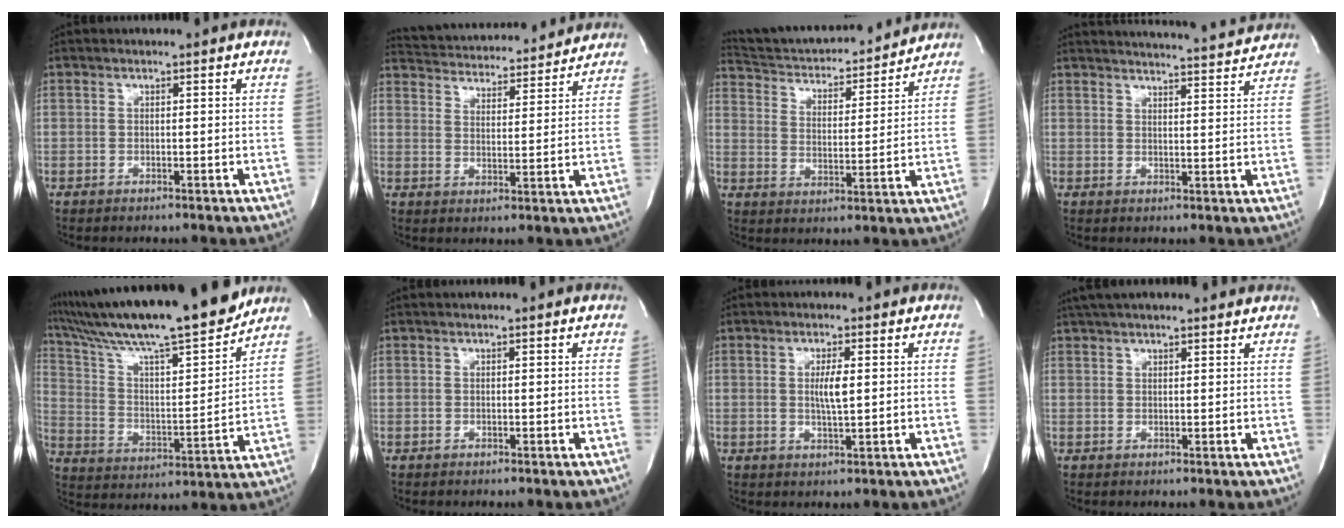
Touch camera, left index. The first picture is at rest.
{"total": 16.2, "force": [15.4, 2.8, 3.9], "torque": [-0.069, 0.017, 0.220]}
{"total": 16.8, "force": [15.9, 2.9, 4.7], "torque": [-0.071, 0.000, 0.240]}
{"total": 13.5, "force": [13.1, 0.1, 2.8], "torque": [-0.040, -0.020, 0.161]}
{"total": 22.1, "force": [18.9, 0.7, 11.3], "torque": [-0.203, -0.015, 0.308]}
{"total": 0.7, "force": [-0.7, -0.1, 0.0], "torque": [0.001, -0.002, -0.007]}
{"total": 3.4, "force": [0.3, 0.4, 3.3], "torque": [-0.065, -0.005, 0.005]}
{"total": 10.1, "force": [8.8, 2.0, 4.5], "torque": [-0.069, 0.035, 0.121]}